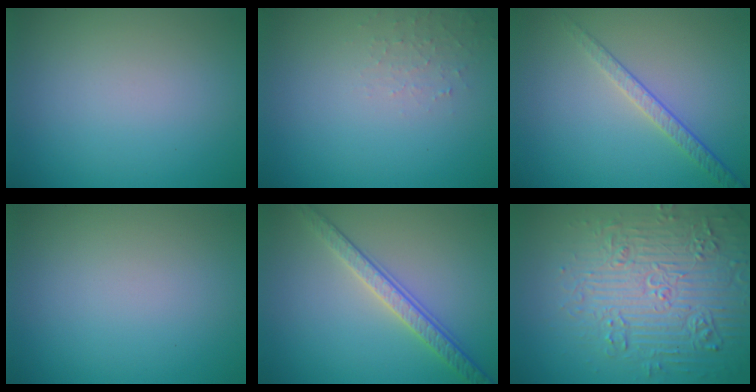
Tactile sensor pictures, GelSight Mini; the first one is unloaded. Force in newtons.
{"total": 1.3, "press": 1.3, "slide": 0.2}
{"total": 2.1, "press": 1.6, "slide": 1.4}
{"total": 0.0}
{"total": 3.6, "press": 3.3, "slide": 1.6}
{"total": 7.8, "press": 7.6, "slide": 1.9}